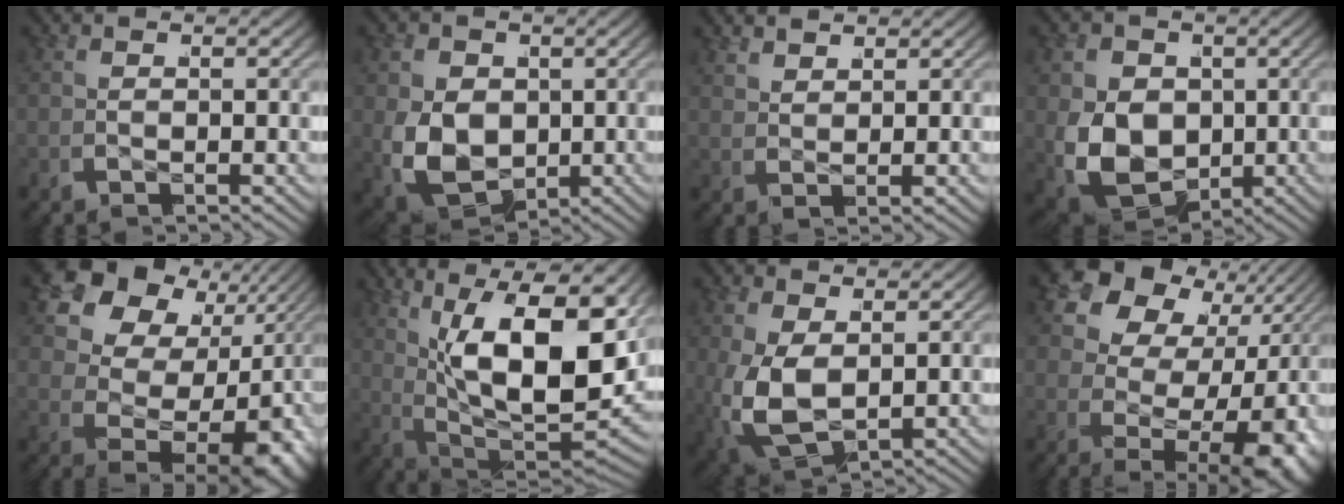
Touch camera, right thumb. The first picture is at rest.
{"total": 11.6, "force": [-1.2, 9.1, 7.1], "torque": [-0.187, -0.062, 0.005]}
{"total": 1.8, "force": [1.8, 0.0, 0.1], "torque": [0.001, 0.004, 0.030]}
{"total": 13.8, "force": [-1.2, 10.9, 8.4], "torque": [-0.208, -0.063, 0.001]}
{"total": 18.6, "force": [-0.6, 12.6, 13.6], "torque": [-0.276, -0.040, 0.016]}
{"total": 19.1, "force": [2.0, 10.8, 15.6], "torque": [-0.277, -0.022, 0.049]}
{"total": 8.8, "force": [-1.7, 6.5, 5.6], "torque": [-0.163, -0.043, -0.010]}
{"total": 16.5, "force": [-1.0, 10.5, 12.7], "torque": [-0.246, -0.038, 0.009]}